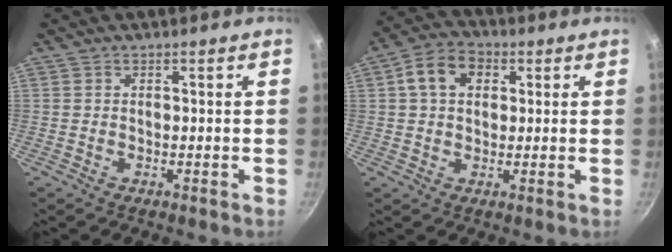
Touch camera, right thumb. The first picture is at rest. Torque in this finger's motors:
{"motor_torque": [0.22, 2.22, 0.61, -0.21, 0.06]}